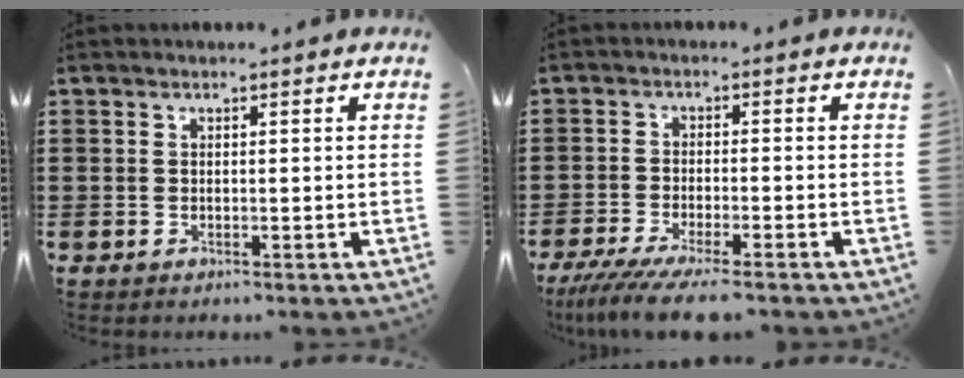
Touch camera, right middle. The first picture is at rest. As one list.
[{"total": 5.2, "force": [-4.5, -0.1, 2.6], "torque": [-0.062, -0.022, -0.087]}]